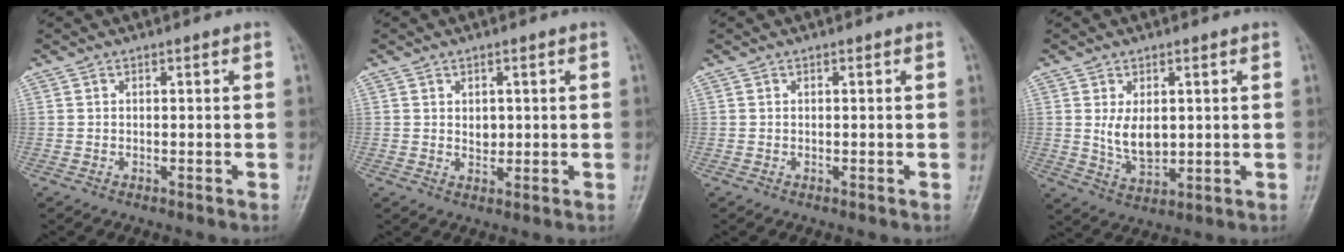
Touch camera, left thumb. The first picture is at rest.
{"total": 2.4, "force": [0.5, 1.7, 1.5], "torque": [-0.014, -0.005, 0.011]}
{"total": 0.0}
{"total": 6.5, "force": [1.0, 3.9, 5.0], "torque": [-0.073, -0.016, 0.029]}